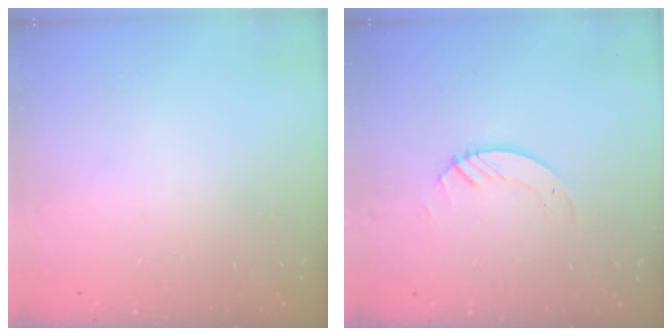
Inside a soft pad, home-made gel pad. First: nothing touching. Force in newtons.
{"total": 2.9, "press": 2.9, "slide": 0.3}